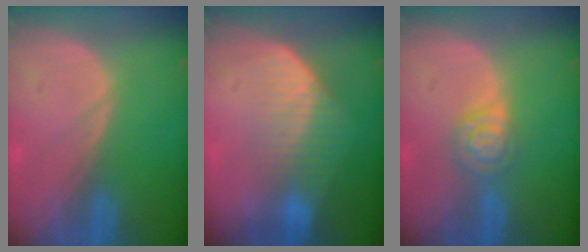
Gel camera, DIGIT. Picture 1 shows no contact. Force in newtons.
{"total": 7.3, "press": 6.3, "slide": 3.8}
{"total": 4.8, "press": 4.1, "slide": 2.4}